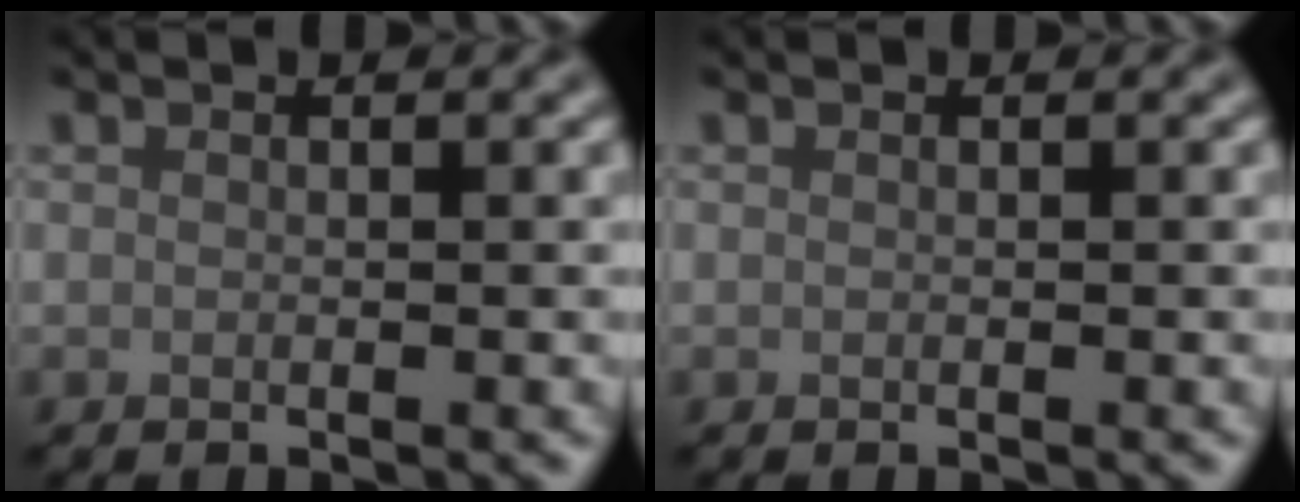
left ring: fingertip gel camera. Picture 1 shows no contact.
{"total": 0.0}